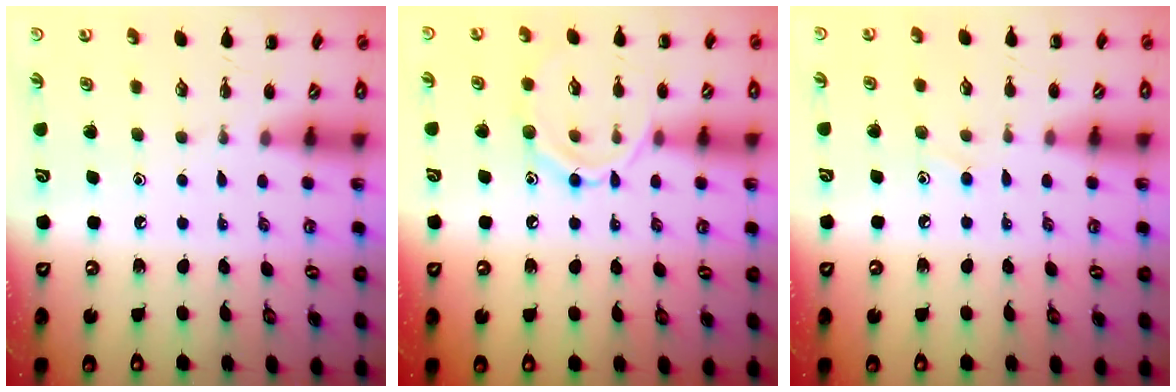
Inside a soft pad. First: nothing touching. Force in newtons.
{"total": 9.5, "press": 9.5, "slide": 0.6}
{"total": 5.7, "press": 5.3, "slide": 1.9}